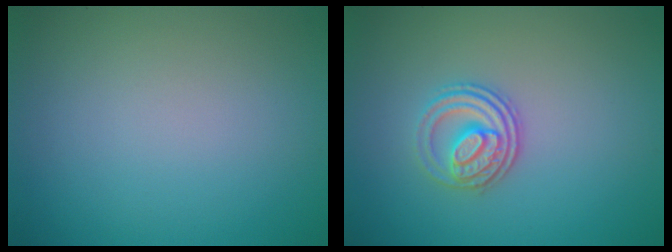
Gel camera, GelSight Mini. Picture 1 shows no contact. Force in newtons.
{"total": 3.0, "press": 2.6, "slide": 1.5}